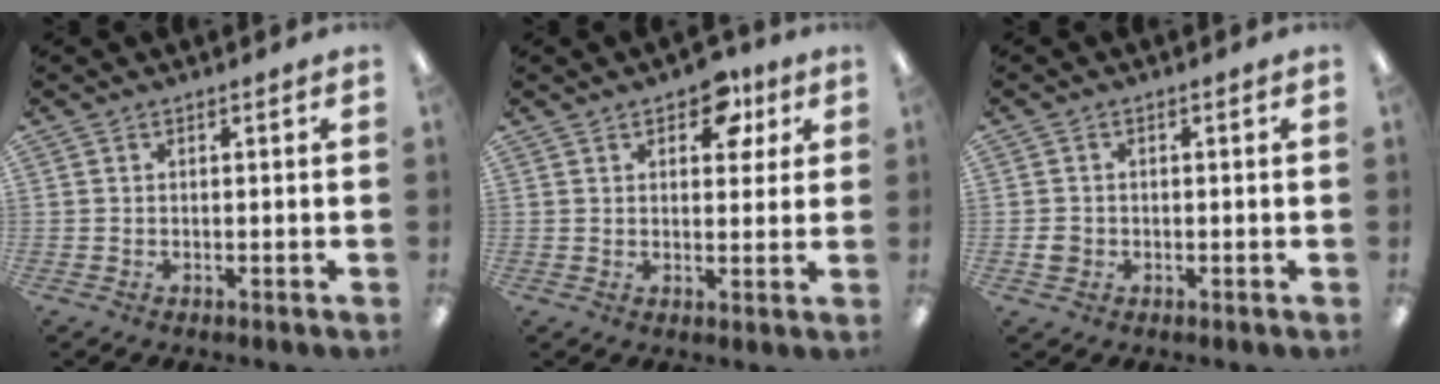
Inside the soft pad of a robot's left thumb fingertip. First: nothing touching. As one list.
[{"total": 7.8, "force": [4.4, 4.7, 4.4], "torque": [-0.034, -0.016, 0.071]}, {"total": 2.6, "force": [-0.6, 2.4, 0.6], "torque": [-0.002, 0.002, -0.012]}]